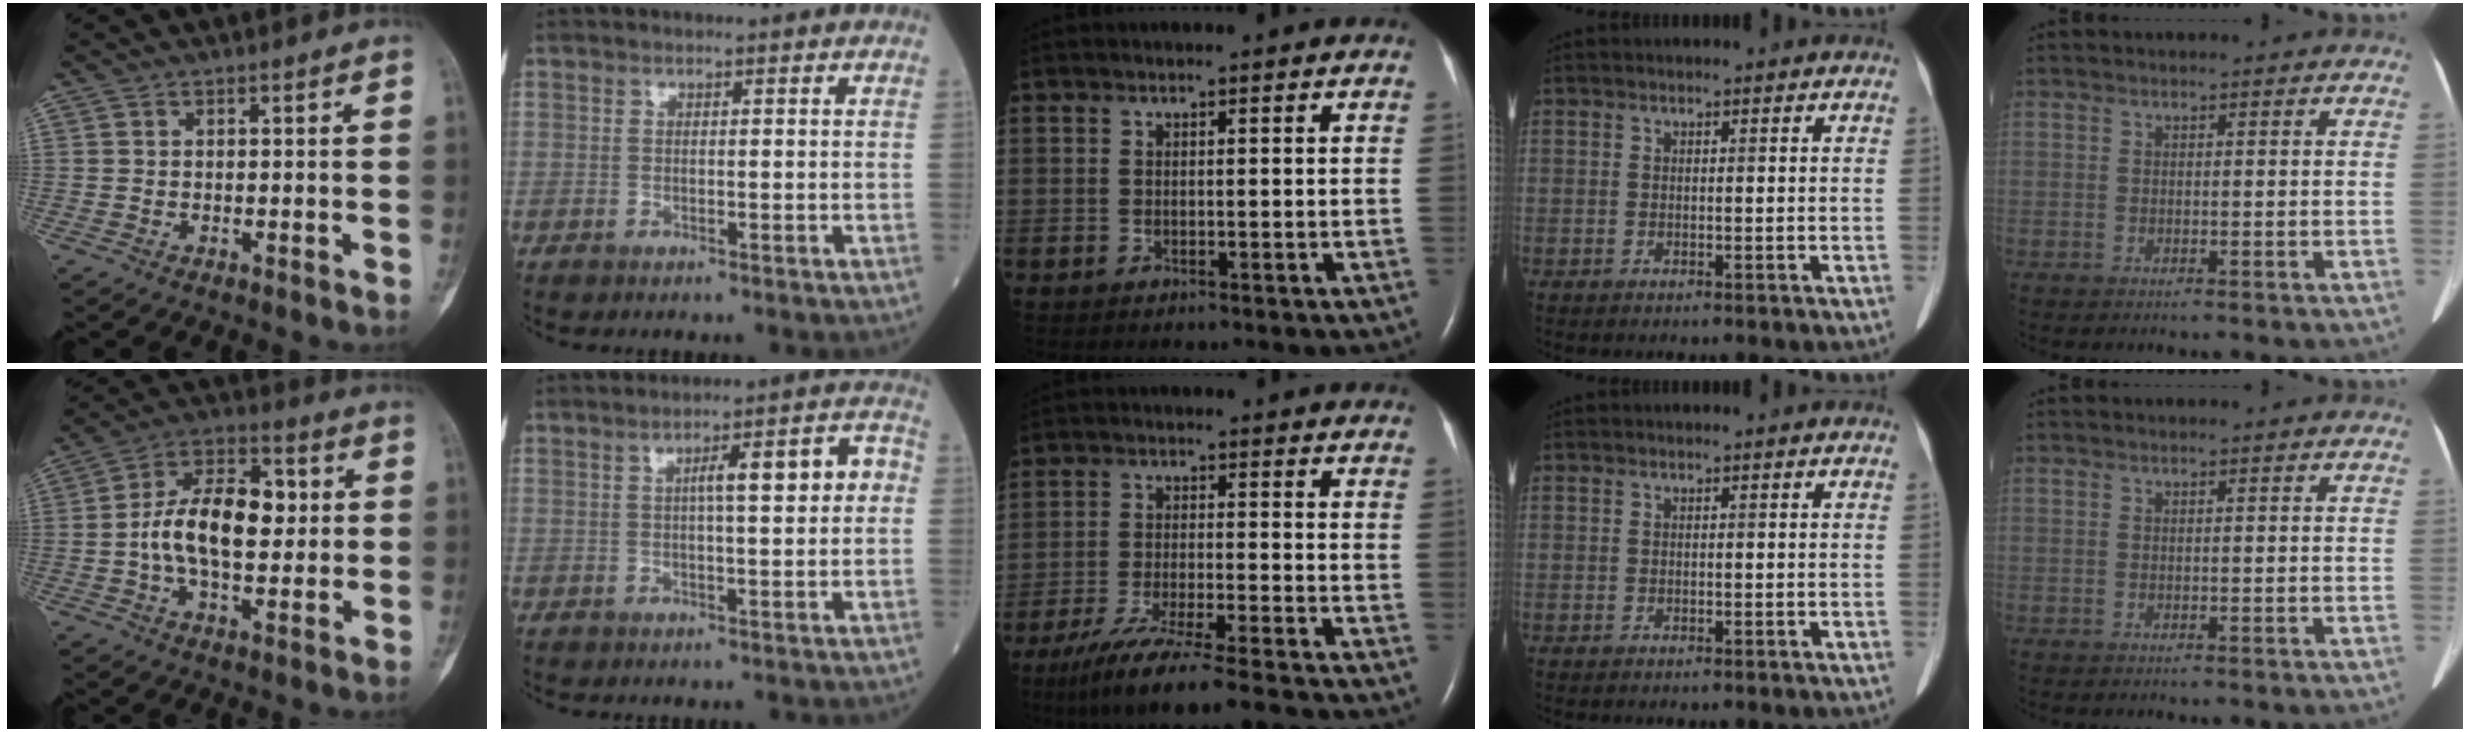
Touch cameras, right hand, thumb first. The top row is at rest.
{"thumb": {"total": 14.9, "force": [0.3, 8.4, 12.3], "torque": [-0.194, 0.024, -0.003]}, "index": {"total": 7.5, "force": [0.7, 1.2, 7.3], "torque": [-0.106, 0.030, 0.009]}, "middle": {"total": 11.6, "force": [-9.8, -1.1, 6.3], "torque": [-0.098, -0.038, -0.162]}}